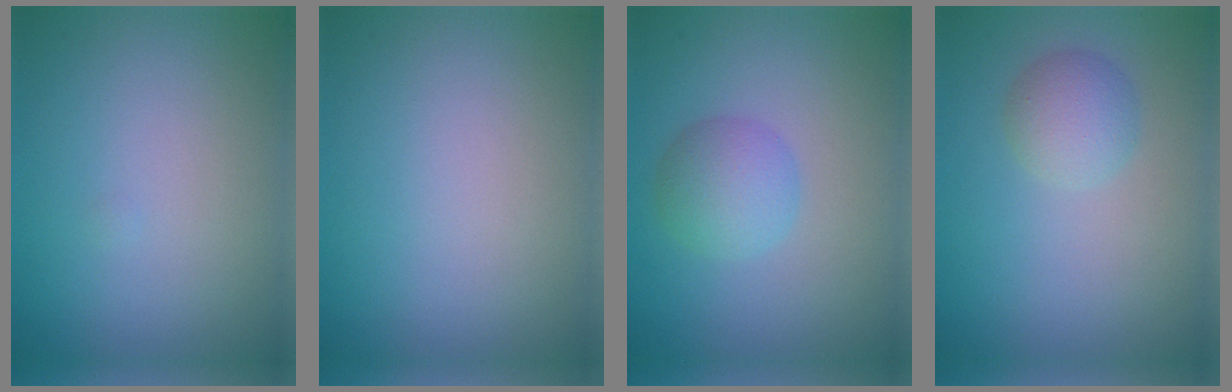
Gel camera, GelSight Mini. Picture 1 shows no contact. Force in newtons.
{"total": 0.0}
{"total": 2.9, "press": 2.9, "slide": 0.1}
{"total": 2.4, "press": 2.4, "slide": 0.0}